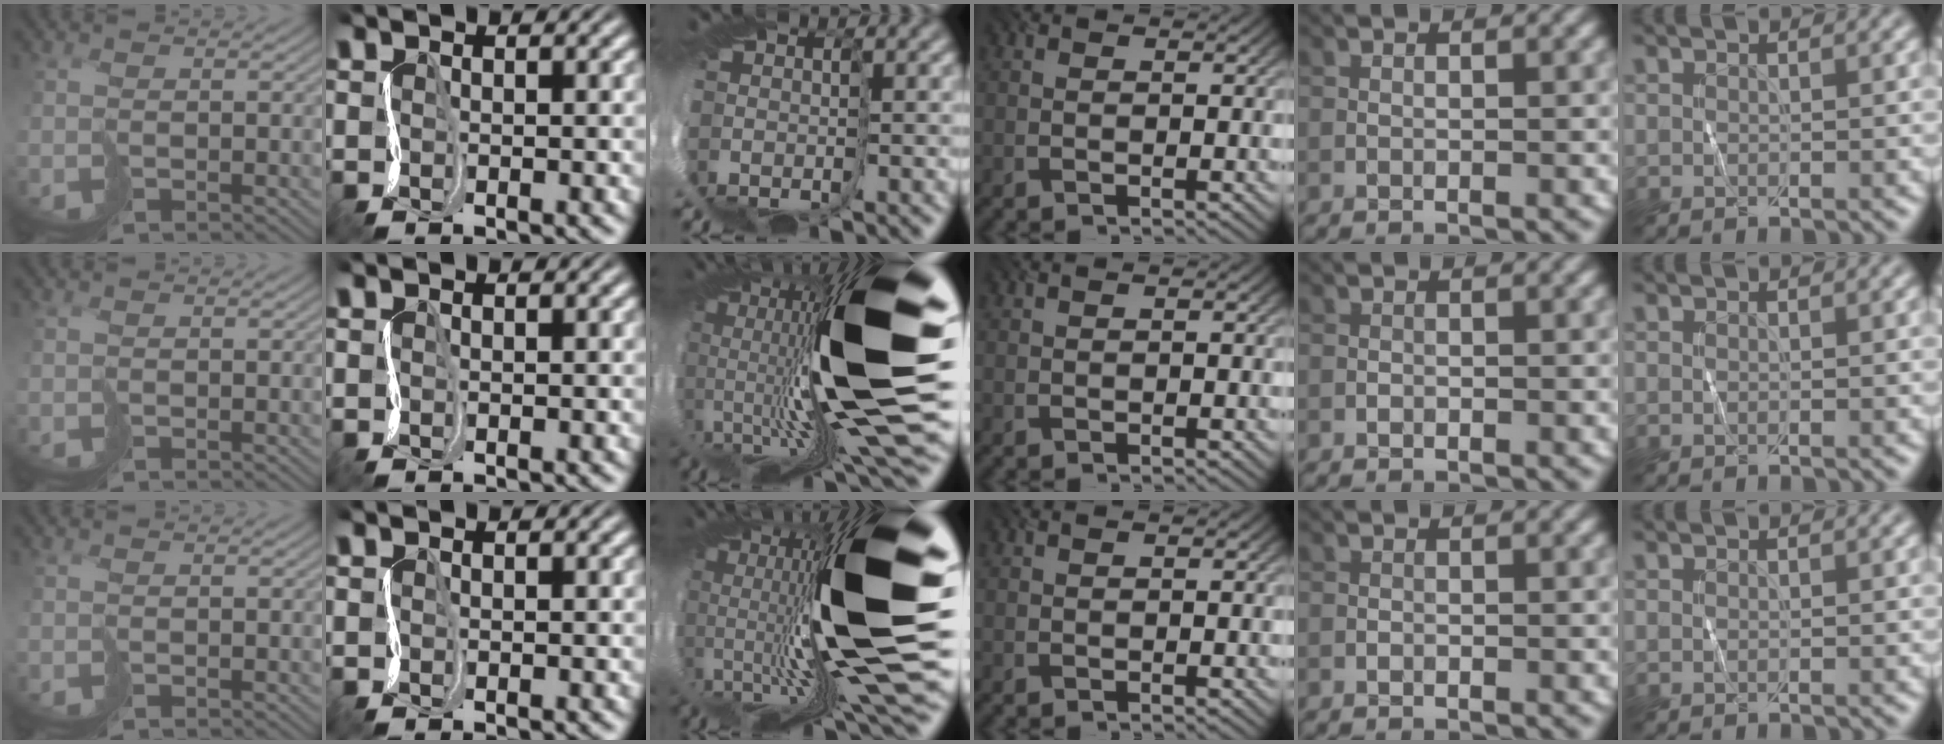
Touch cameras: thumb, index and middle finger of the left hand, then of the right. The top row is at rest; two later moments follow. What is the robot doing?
{"motion": "cut", "object": "tape"}